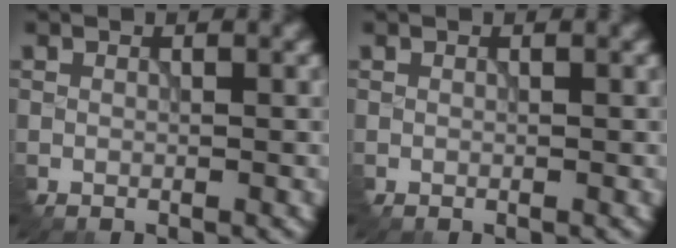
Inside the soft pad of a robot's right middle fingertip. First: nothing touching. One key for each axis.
{"total": 0.0}